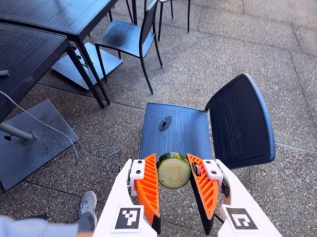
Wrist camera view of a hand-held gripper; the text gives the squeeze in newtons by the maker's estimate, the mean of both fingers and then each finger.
{"total": 10.2, "left": 9.8, "right": 10.6}